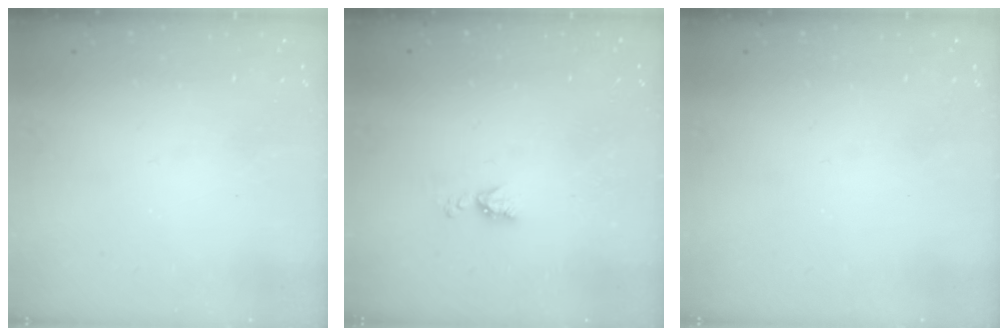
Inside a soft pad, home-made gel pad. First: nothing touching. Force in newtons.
{"total": 5.6, "press": 5.5, "slide": 0.8}
{"total": 0.0}